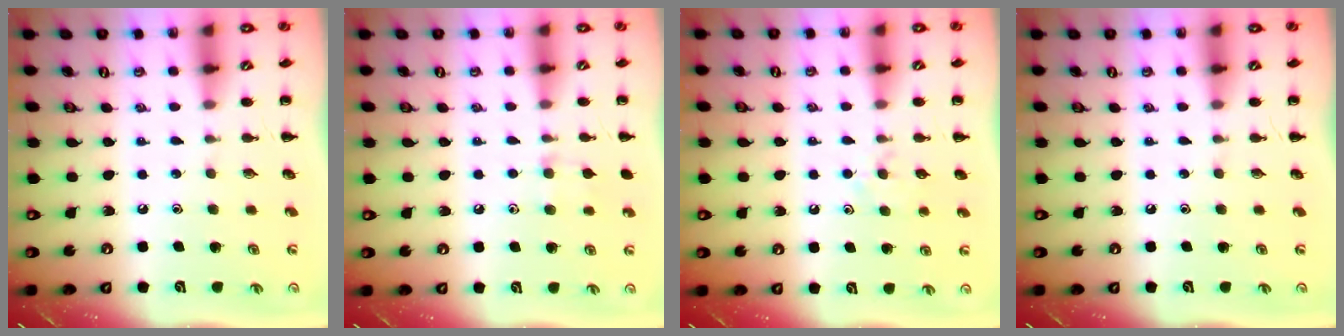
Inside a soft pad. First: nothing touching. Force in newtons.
{"total": 7.4, "press": 7.0, "slide": 2.3}
{"total": 5.3, "press": 5.0, "slide": 1.8}
{"total": 0.0}